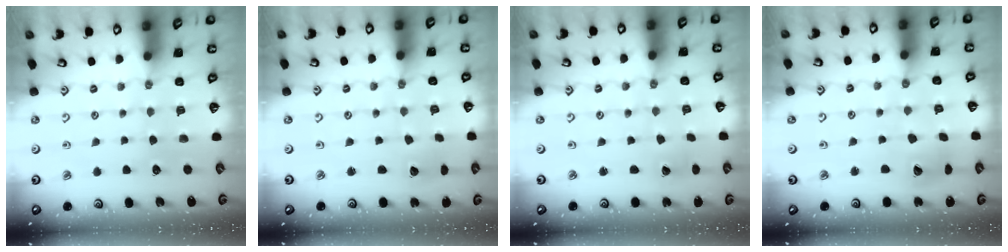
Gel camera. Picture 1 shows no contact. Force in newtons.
{"total": 2.4, "press": 2.4, "slide": 0.2}
{"total": 0.8, "press": 0.8, "slide": 0.1}
{"total": 7.4, "press": 7.3, "slide": 1.1}